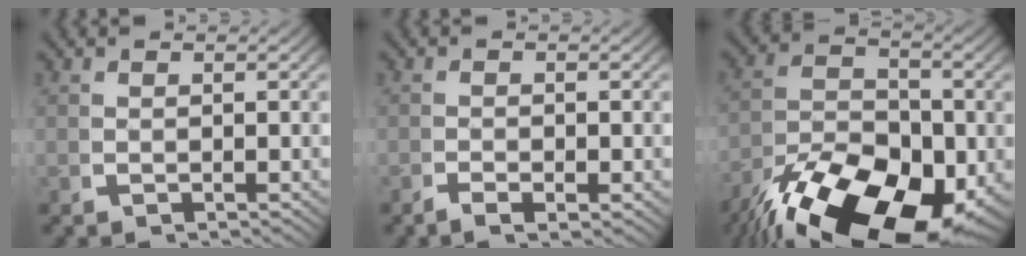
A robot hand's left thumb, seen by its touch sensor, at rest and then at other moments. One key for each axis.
{"total": 1.3, "fx": -0.8, "fy": 0.5, "fz": 0.9, "tx": -0.016, "ty": -0.006, "tz": -0.015}
{"total": 15.2, "fx": -6.8, "fy": 8.8, "fz": 10.4, "tx": -0.164, "ty": -0.055, "tz": -0.084}